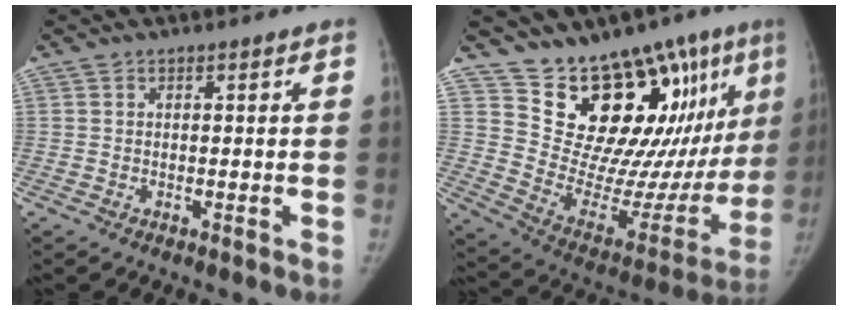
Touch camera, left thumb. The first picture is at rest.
{"total": 22.7, "force": [14.7, 8.4, 15.1], "torque": [-0.175, -0.097, 0.241]}